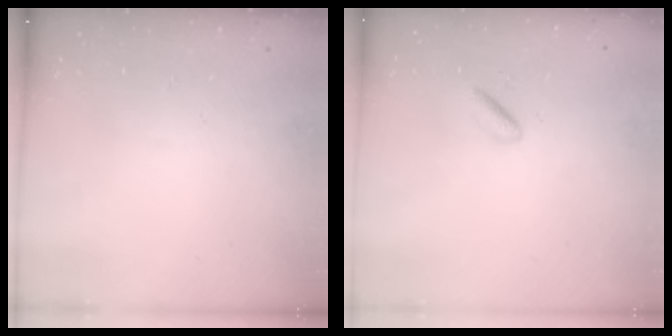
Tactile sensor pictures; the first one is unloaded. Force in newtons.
{"total": 3.0, "press": 2.7, "slide": 1.2}